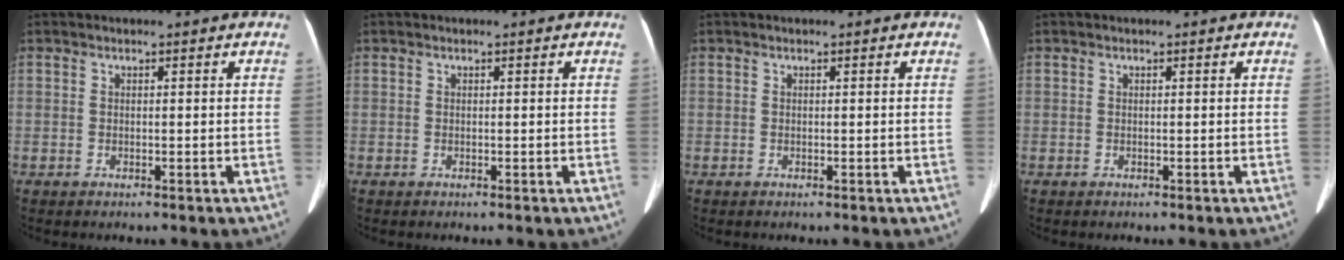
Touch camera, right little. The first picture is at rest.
{"total": 0.0}
{"total": 0.0}
{"total": 0.0}